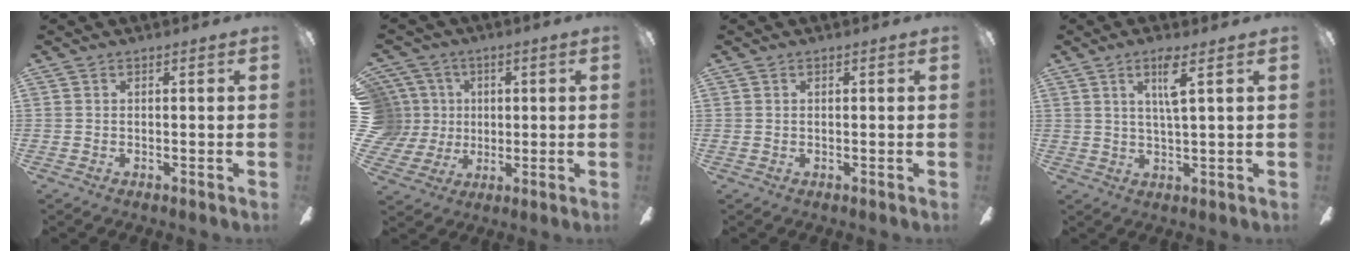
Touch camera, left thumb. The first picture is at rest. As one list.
[{"total": 10.8, "force": [1.7, 10.3, 2.6], "torque": [-0.084, 0.006, 0.041]}, {"total": 0.0}, {"total": 6.2, "force": [3.1, 1.0, 5.3], "torque": [-0.096, -0.003, 0.046]}]